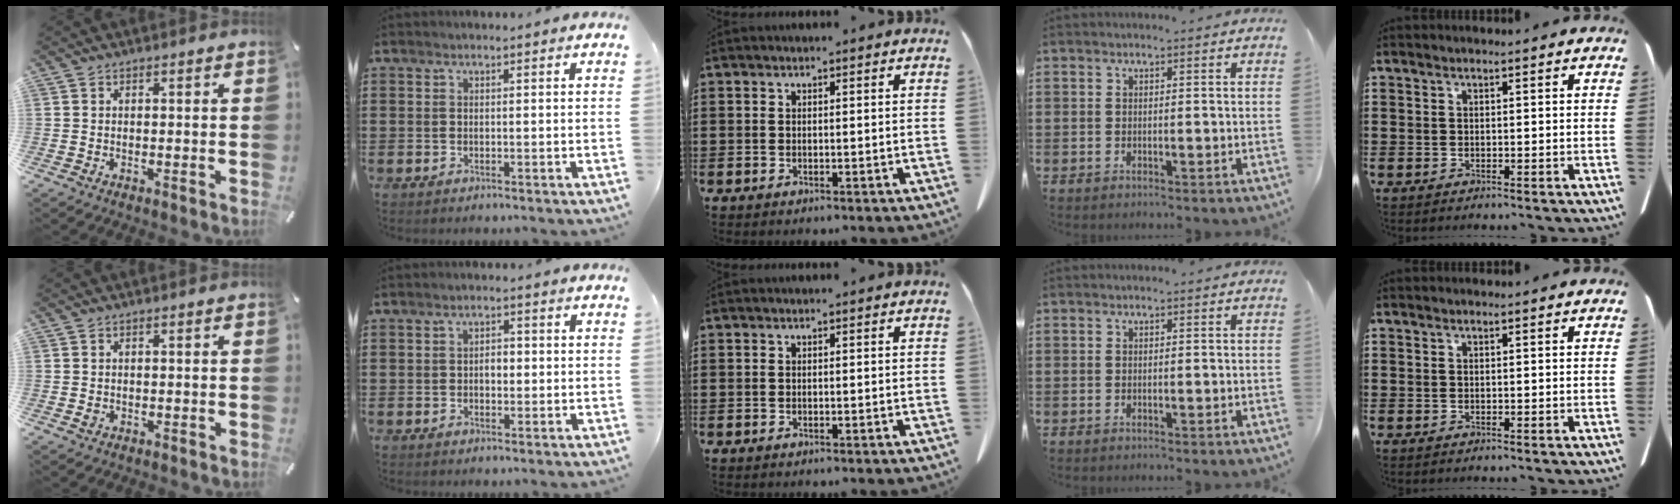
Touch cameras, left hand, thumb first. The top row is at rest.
{"thumb": {"total": 0.9, "force": [-0.1, 0.6, 0.7], "torque": [-0.013, 0.002, -0.003]}, "index": {"total": 2.2, "force": [-0.1, 1.1, 1.9], "torque": [-0.028, 0.002, -0.005]}}